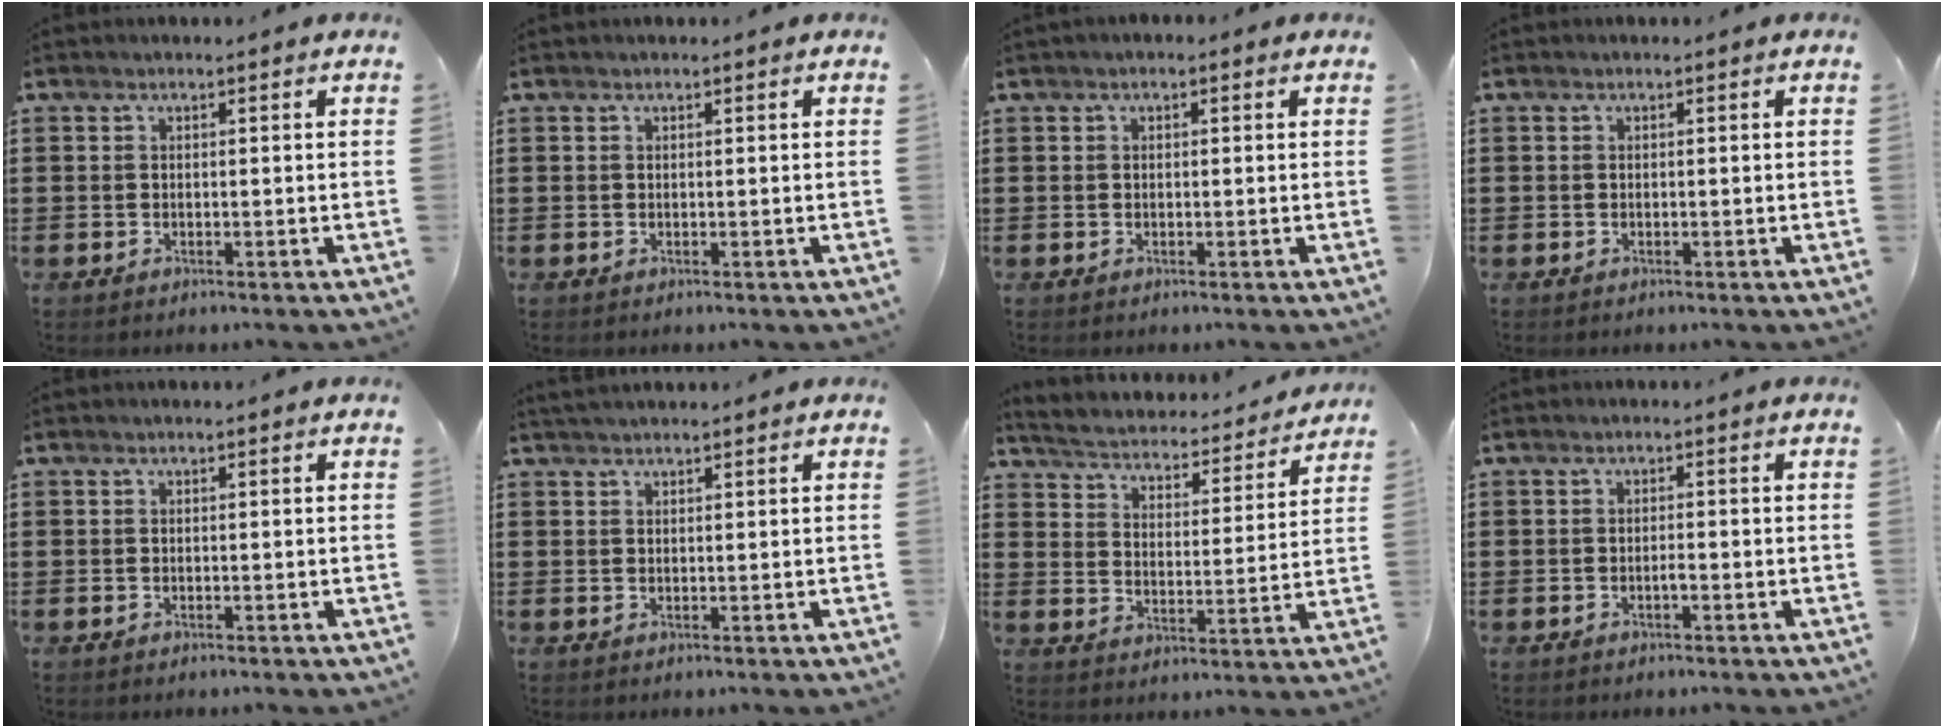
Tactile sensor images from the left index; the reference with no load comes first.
{"total": 0.0}
{"total": 0.6, "force": [0.1, 0.5, 0.4], "torque": [-0.008, 0.005, 0.002]}
{"total": 0.0}
{"total": 0.0}
{"total": 1.4, "force": [1.4, 0.1, 0.4], "torque": [-0.009, 0.000, 0.027]}
{"total": 3.1, "force": [3.1, 0.0, 0.3], "torque": [-0.027, -0.030, 0.042]}
{"total": 1.0, "force": [-0.3, 0.2, 0.9], "torque": [-0.018, -0.003, -0.005]}